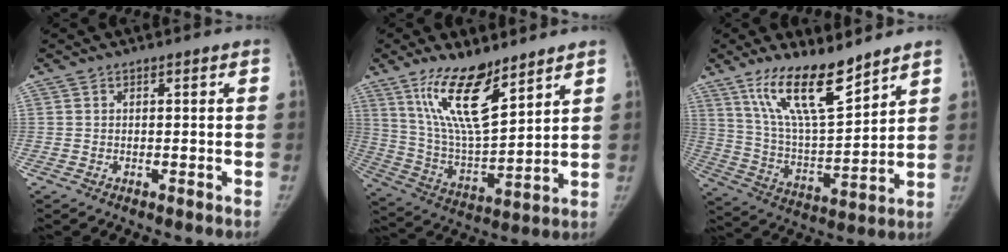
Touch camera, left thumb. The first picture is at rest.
{"total": 16.0, "force": [10.2, 5.1, 11.2], "torque": [-0.182, -0.064, 0.207]}
{"total": 15.7, "force": [11.0, 4.2, 10.4], "torque": [-0.166, -0.068, 0.215]}